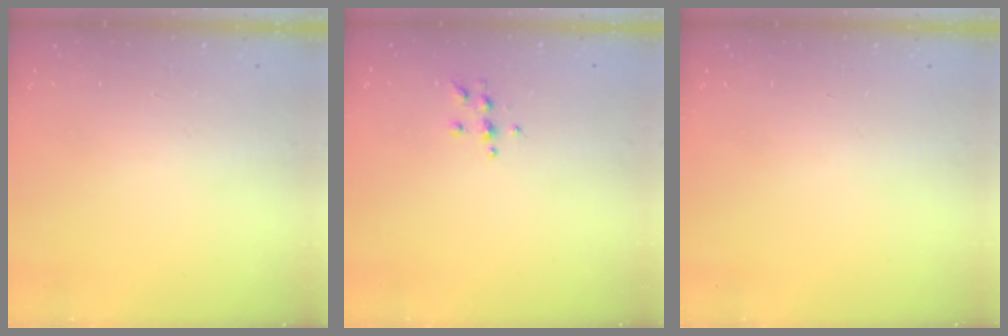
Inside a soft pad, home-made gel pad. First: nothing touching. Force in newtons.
{"total": 5.0, "press": 4.9, "slide": 0.5}
{"total": 0.0}